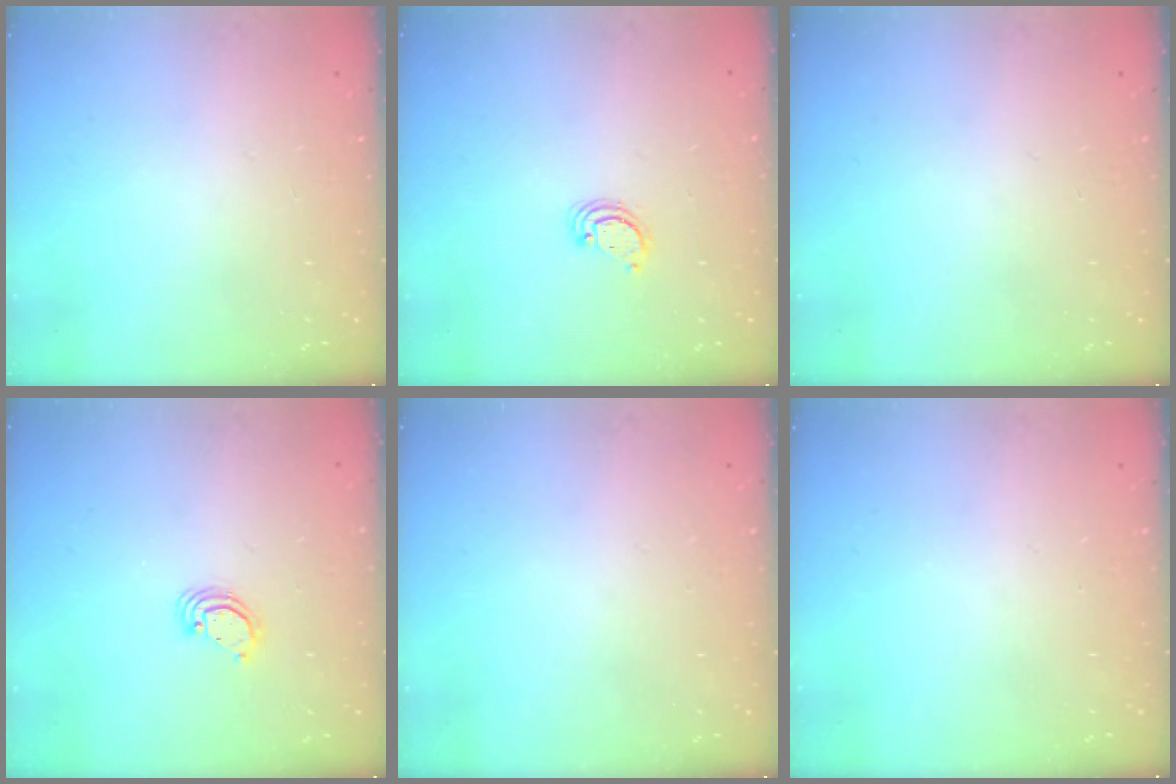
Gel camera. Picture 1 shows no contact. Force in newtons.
{"total": 2.3, "press": 2.3, "slide": 0.2}
{"total": 0.0}
{"total": 3.7, "press": 3.6, "slide": 0.2}
{"total": 0.0}
{"total": 0.0}